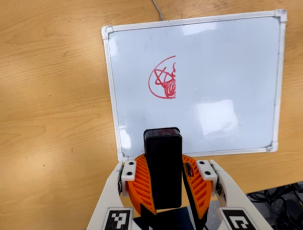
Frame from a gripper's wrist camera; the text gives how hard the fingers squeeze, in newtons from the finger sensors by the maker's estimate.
{"total": 10.6, "left": 10.1, "right": 11.2}